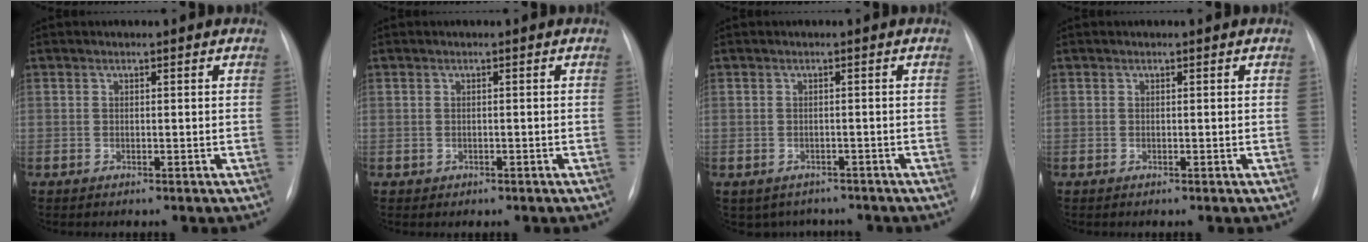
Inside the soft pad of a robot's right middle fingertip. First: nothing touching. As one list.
[{"total": 0.7, "force": [-0.2, 0.6, 0.1], "torque": [-0.004, 0.002, 0.000]}, {"total": 4.8, "force": [-3.8, 2.8, 0.5], "torque": [0.002, 0.012, -0.045]}, {"total": 0.0}]